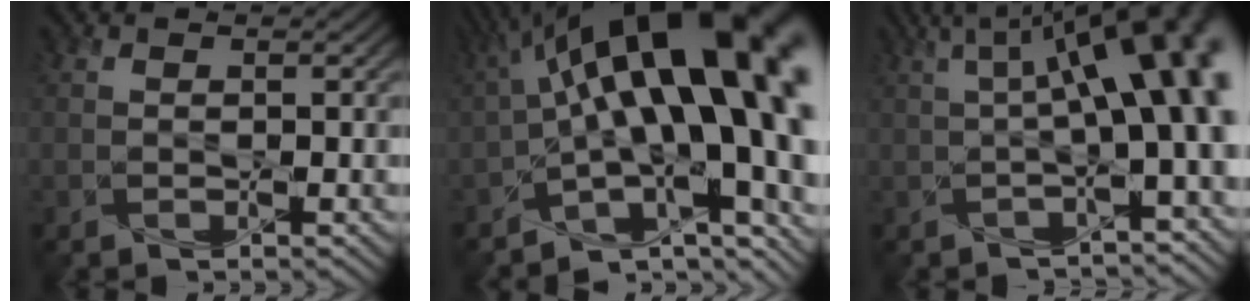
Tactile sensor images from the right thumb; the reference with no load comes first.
{"total": 19.6, "force": [0.4, 8.1, 17.8], "torque": [-0.234, 0.002, 0.010]}
{"total": 11.6, "force": [1.4, 2.9, 11.1], "torque": [-0.165, 0.015, 0.018]}